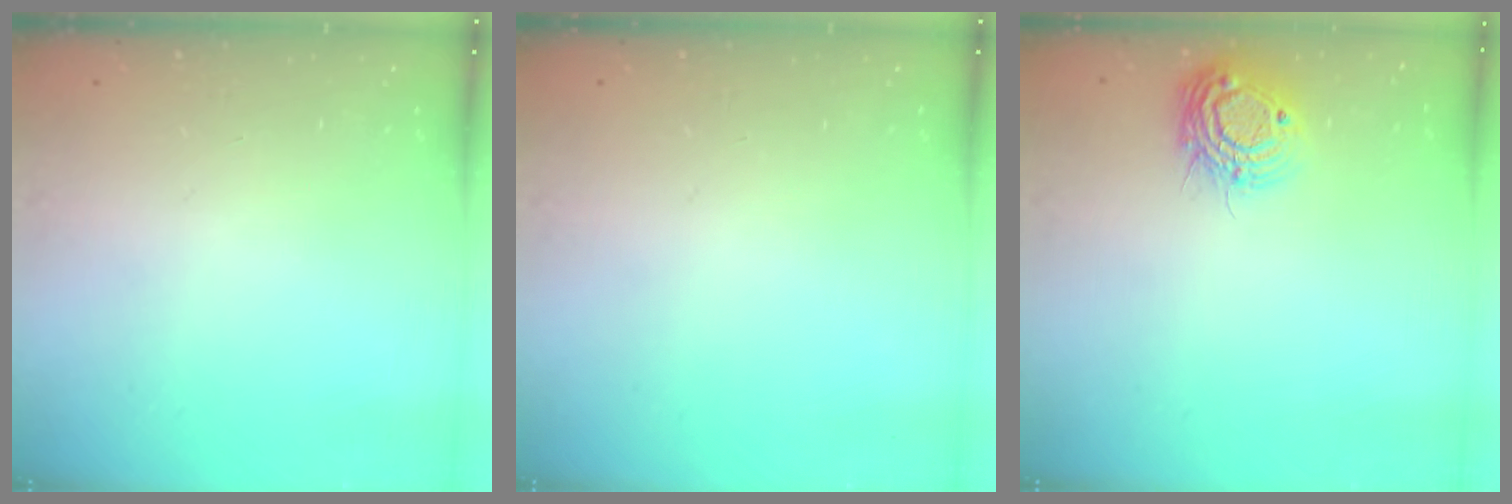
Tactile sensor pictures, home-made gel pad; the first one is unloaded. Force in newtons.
{"total": 0.0}
{"total": 11.0, "press": 10.9, "slide": 1.0}